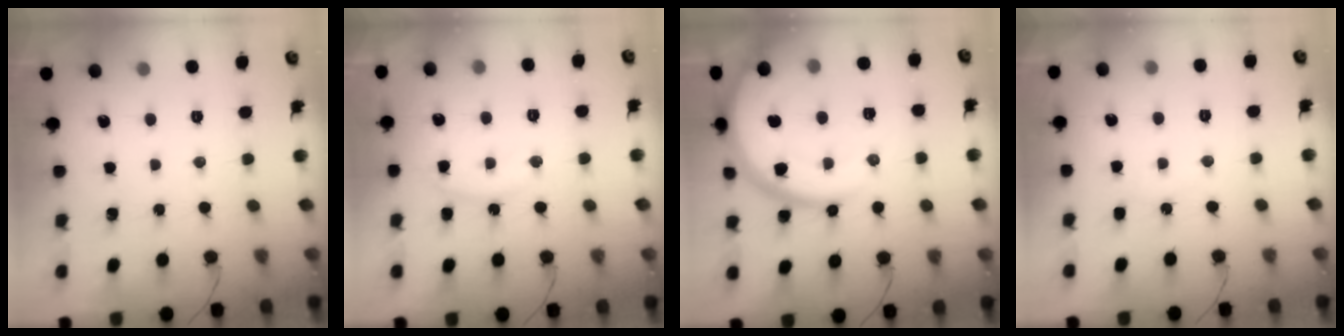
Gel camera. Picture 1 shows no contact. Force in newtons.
{"total": 11.9, "press": 11.9, "slide": 0.8}
{"total": 16.5, "press": 16.4, "slide": 1.5}
{"total": 4.6, "press": 4.6, "slide": 0.4}